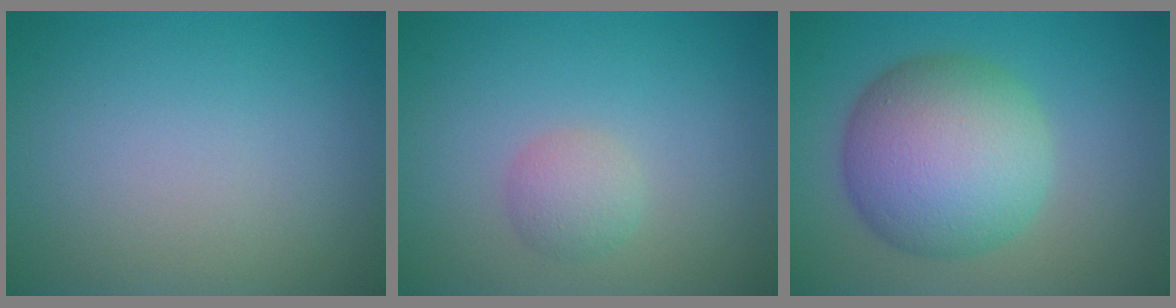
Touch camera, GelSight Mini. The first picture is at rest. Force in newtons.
{"total": 1.9, "press": 1.9, "slide": 0.1}
{"total": 9.4, "press": 9.4, "slide": 0.2}